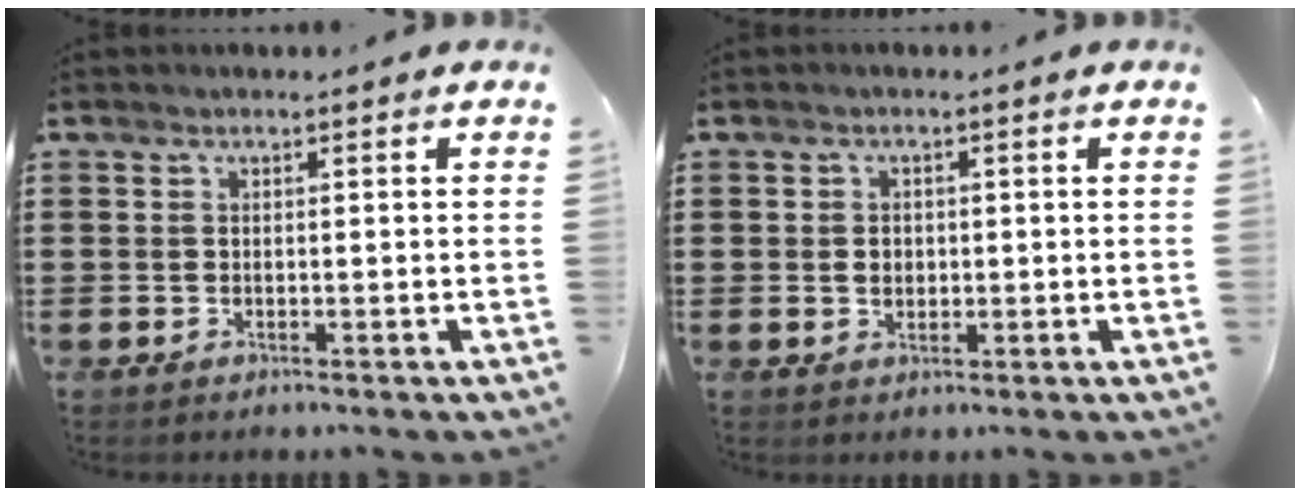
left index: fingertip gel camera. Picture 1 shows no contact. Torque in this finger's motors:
{"motor_torque": [0.56, 0.04, 0.24, 0.02]}